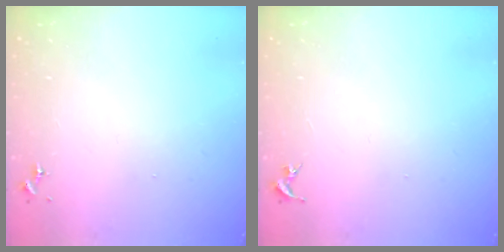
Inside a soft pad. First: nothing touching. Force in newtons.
{"total": 0.0}